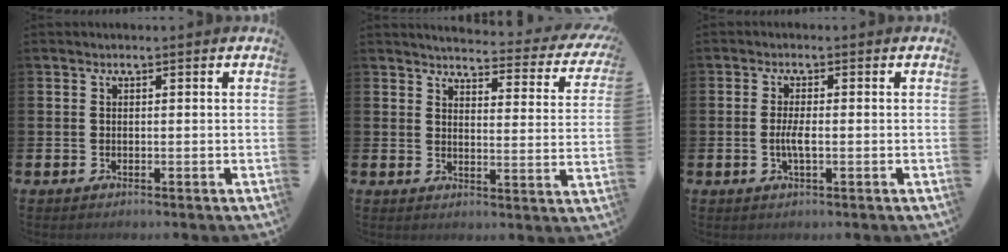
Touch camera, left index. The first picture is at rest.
{"total": 3.5, "force": [3.3, 0.8, 0.8], "torque": [-0.020, -0.037, 0.047]}
{"total": 2.4, "force": [-0.5, 0.6, 2.3], "torque": [-0.037, -0.001, -0.011]}